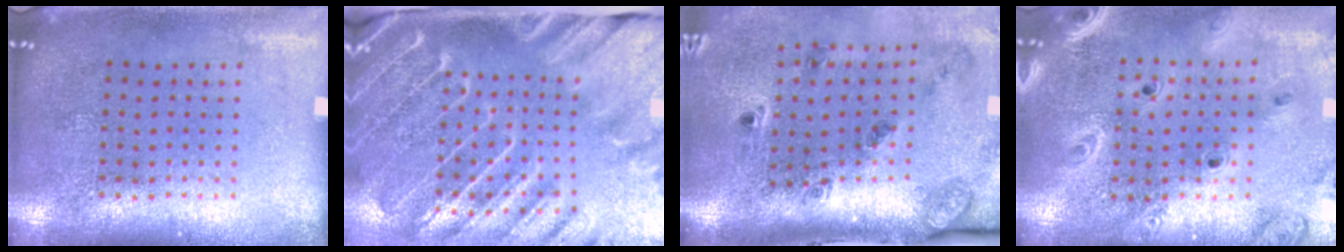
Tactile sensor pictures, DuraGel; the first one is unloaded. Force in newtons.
{"total": 4.1, "press": 3.3, "slide": 2.4}
{"total": 2.0, "press": 1.6, "slide": 1.3}
{"total": 2.6, "press": 2.3, "slide": 1.2}